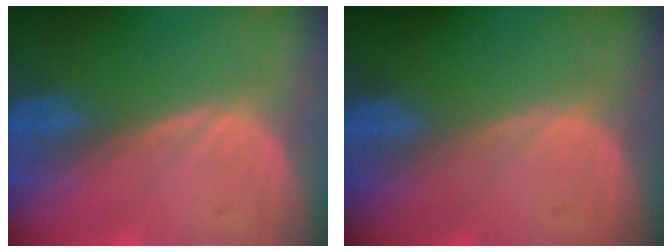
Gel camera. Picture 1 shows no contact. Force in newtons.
{"total": 0.0}